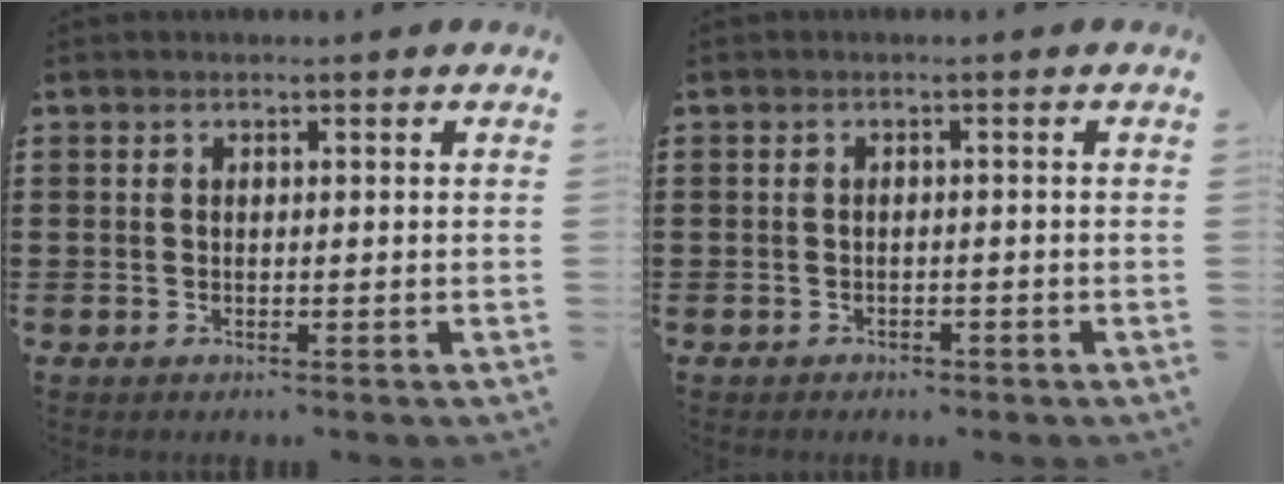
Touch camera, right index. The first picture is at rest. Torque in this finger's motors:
{"motor_torque": [0.43, 0.45, -0.01, -0.01]}